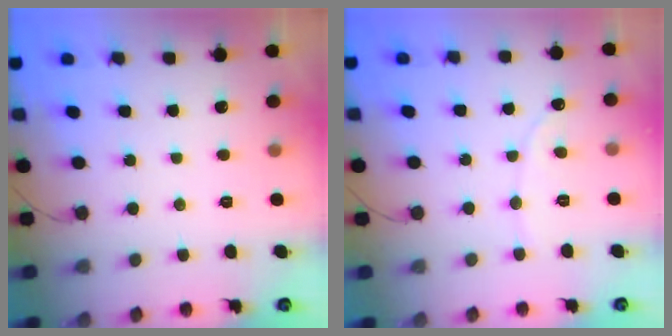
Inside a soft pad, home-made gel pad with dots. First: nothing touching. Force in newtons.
{"total": 2.1, "press": 2.1, "slide": 0.1}